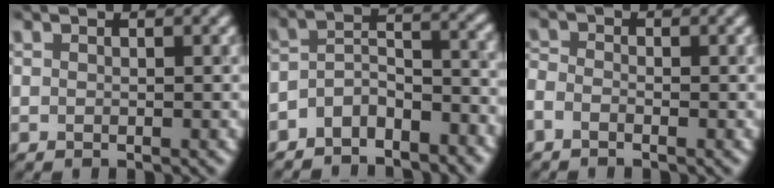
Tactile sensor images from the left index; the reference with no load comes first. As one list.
[{"total": 5.4, "force": [-3.8, 2.4, 3.0], "torque": [-0.049, 0.004, -0.075]}, {"total": 1.4, "force": [-0.9, 0.7, 0.8], "torque": [-0.019, -0.004, -0.026]}]